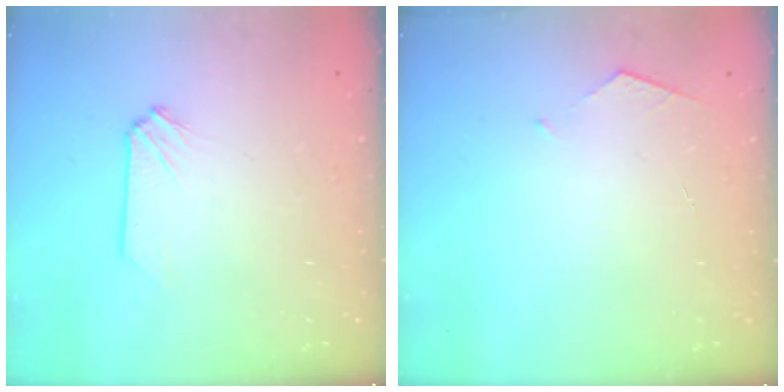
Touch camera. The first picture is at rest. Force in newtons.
{"total": 2.7, "press": 2.7, "slide": 0.3}